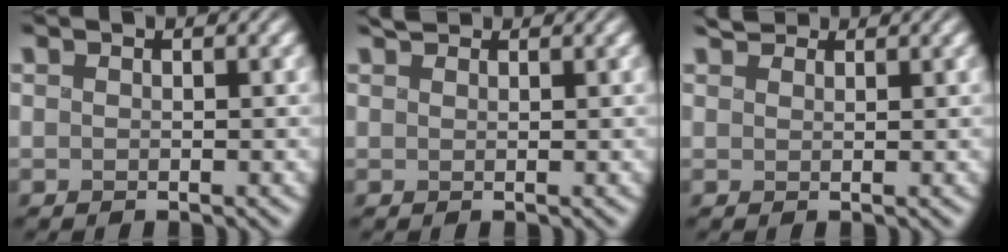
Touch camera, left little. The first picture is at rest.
{"total": 1.5, "force": [1.3, 0.4, 0.4], "torque": [-0.006, 0.009, 0.026]}
{"total": 2.2, "force": [1.9, 0.9, 0.7], "torque": [-0.014, 0.009, 0.034]}